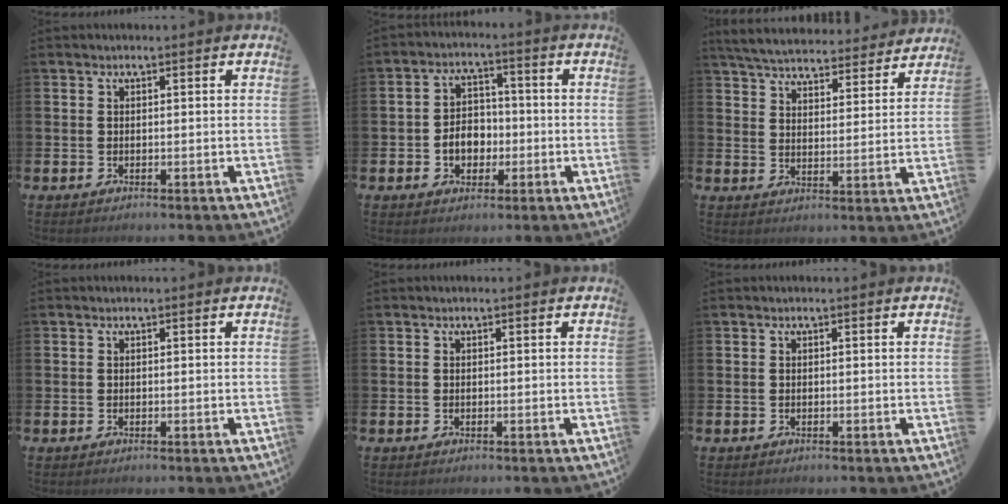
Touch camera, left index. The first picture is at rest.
{"total": 4.7, "force": [-1.2, 3.7, 2.6], "torque": [-0.038, 0.002, -0.030]}
{"total": 5.9, "force": [5.7, 1.0, 0.9], "torque": [-0.039, -0.042, 0.099]}
{"total": 0.0}
{"total": 0.0}
{"total": 0.0}